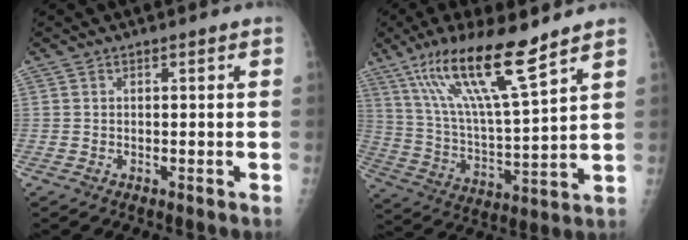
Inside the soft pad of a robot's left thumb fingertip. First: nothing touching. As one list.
[{"total": 18.3, "force": [12.0, 2.6, 13.6], "torque": [-0.242, -0.053, 0.227]}]